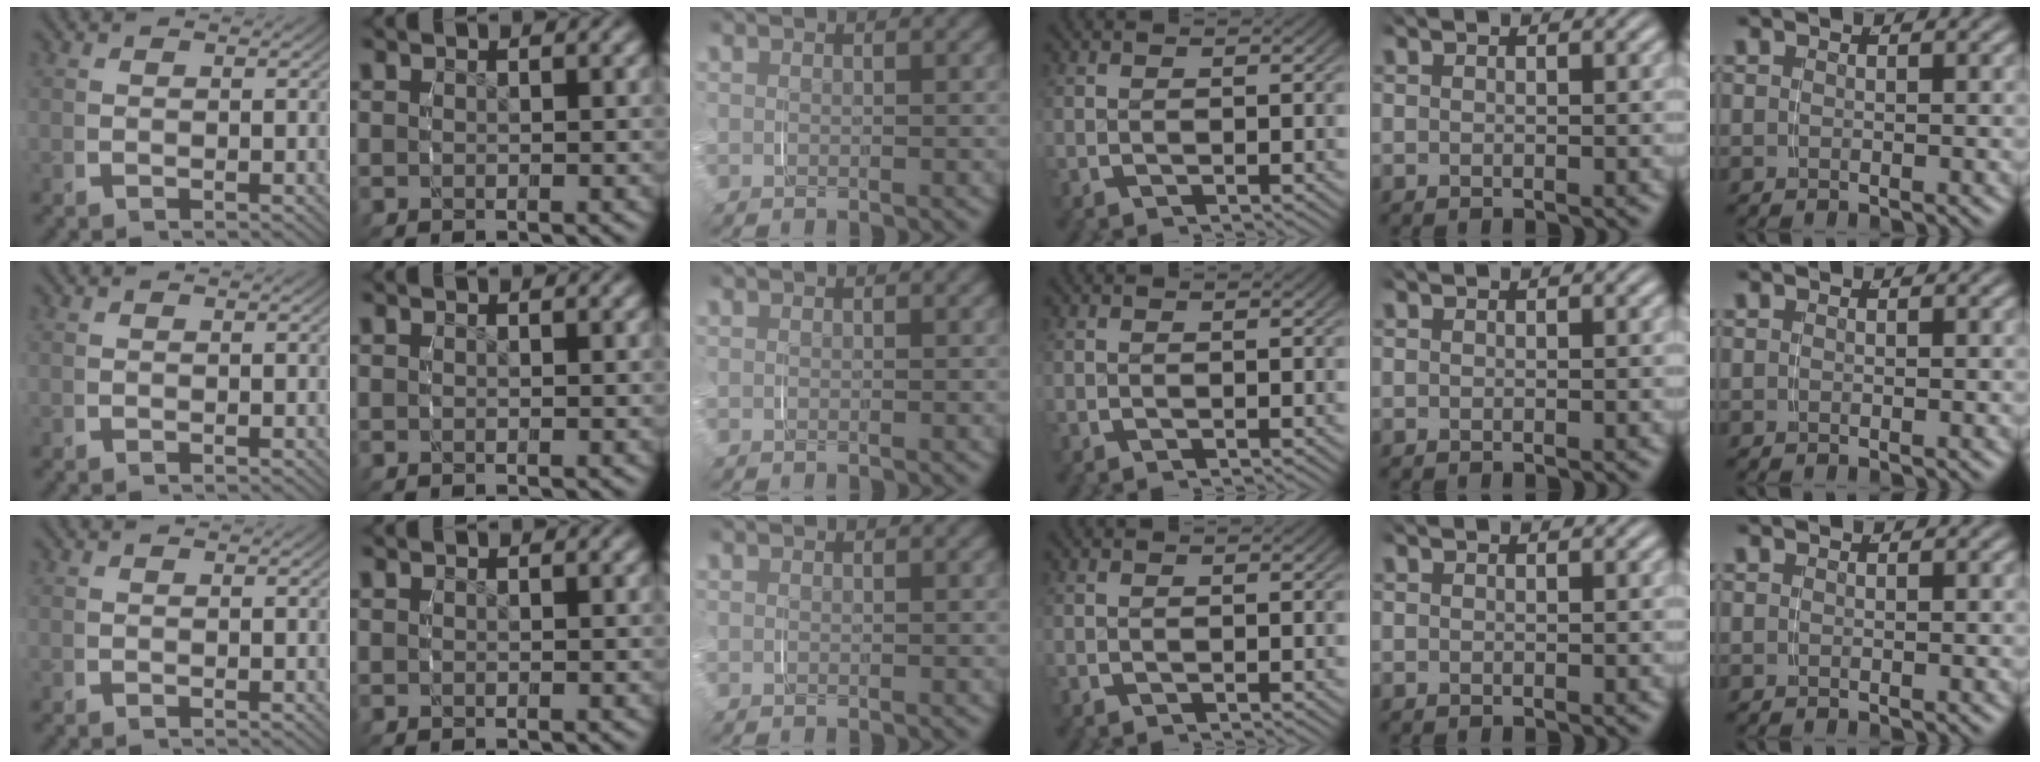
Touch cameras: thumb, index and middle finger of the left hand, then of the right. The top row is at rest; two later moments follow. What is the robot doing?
{"motion": "grasp_and_lifting", "object": "jewelry box"}